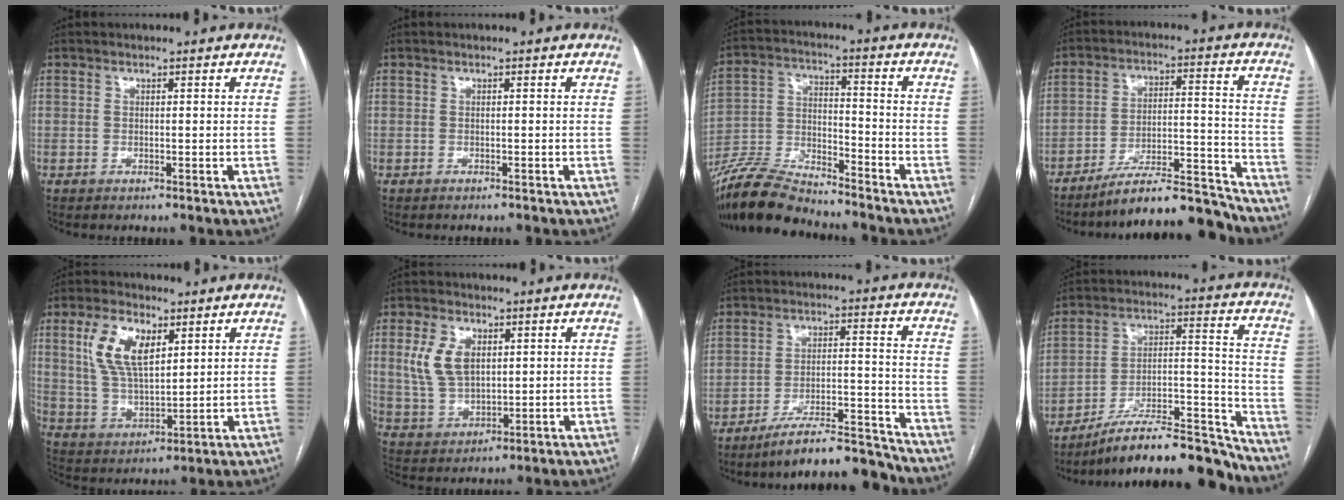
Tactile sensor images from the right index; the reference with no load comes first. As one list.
[{"total": 0.6, "force": [-0.6, 0.0, 0.1], "torque": [-0.006, -0.002, -0.009]}, {"total": 12.9, "force": [-12.1, 1.7, 4.2], "torque": [-0.082, -0.001, -0.229]}, {"total": 14.4, "force": [-13.2, 1.4, 5.4], "torque": [-0.073, 0.037, -0.217]}, {"total": 10.2, "force": [4.3, 4.6, 8.1], "torque": [-0.172, 0.013, 0.089]}, {"total": 8.2, "force": [2.5, 5.0, 6.0], "torque": [-0.137, 0.011, 0.058]}, {"total": 11.9, "force": [-11.2, 0.8, 4.0], "torque": [-0.051, 0.023, -0.188]}, {"total": 19.6, "force": [-17.5, 2.6, 8.3], "torque": [-0.104, 0.042, -0.284]}]